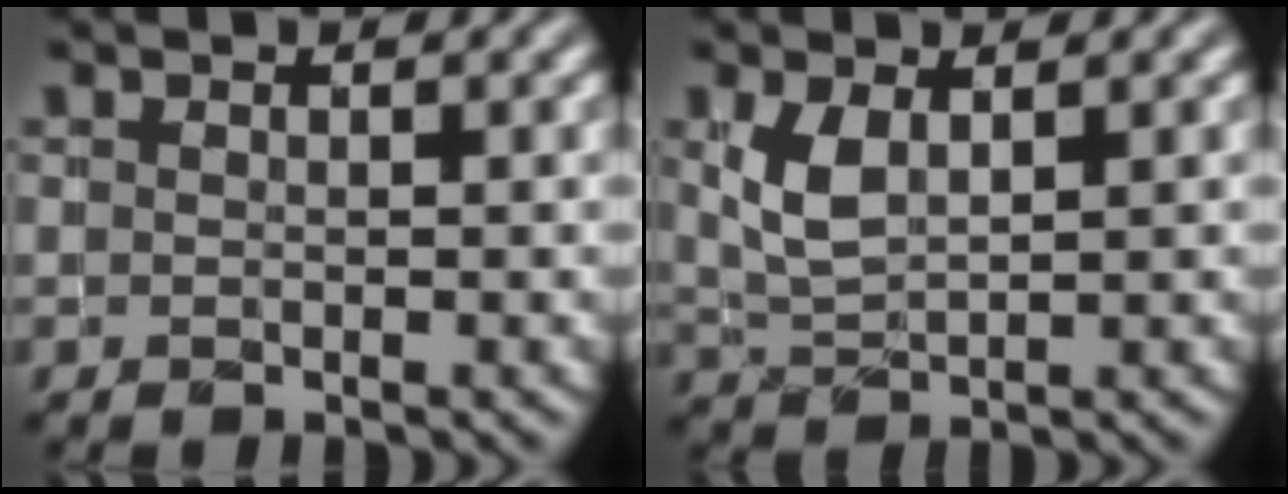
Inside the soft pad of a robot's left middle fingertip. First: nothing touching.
{"total": 2.8, "force": [0.9, 1.4, 2.3], "torque": [-0.057, -0.001, 0.023]}